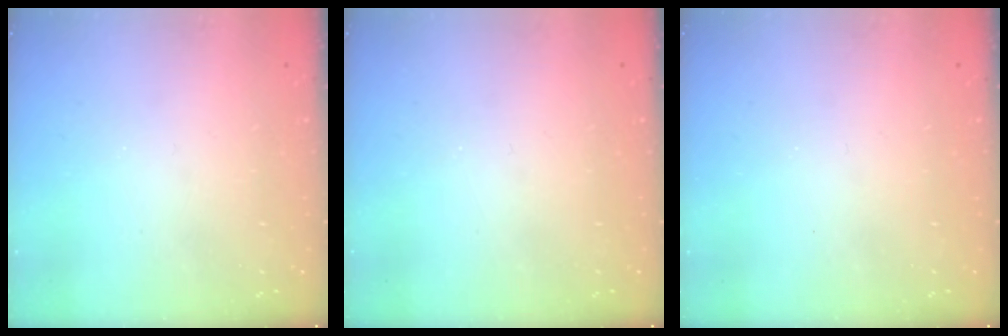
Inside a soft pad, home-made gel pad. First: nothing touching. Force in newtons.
{"total": 0.0}
{"total": 0.0}